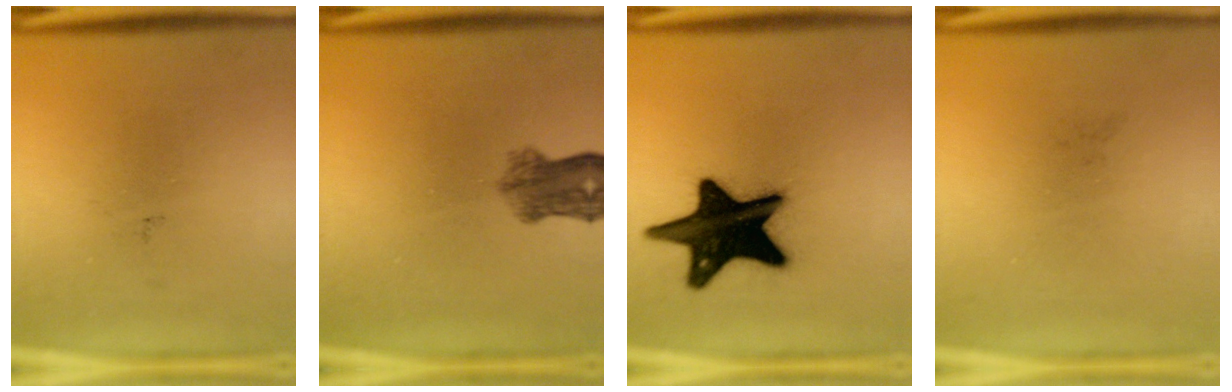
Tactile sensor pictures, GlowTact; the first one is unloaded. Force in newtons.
{"total": 5.0}
{"total": 19.9}
{"total": 0.0}